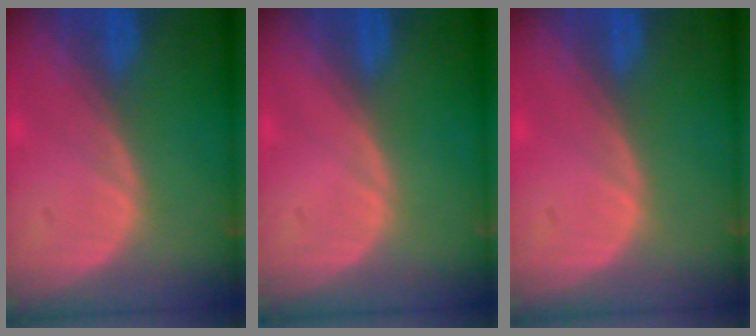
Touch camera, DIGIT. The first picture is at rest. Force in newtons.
{"total": 0.0}
{"total": 0.6, "press": 0.1, "slide": 0.6}